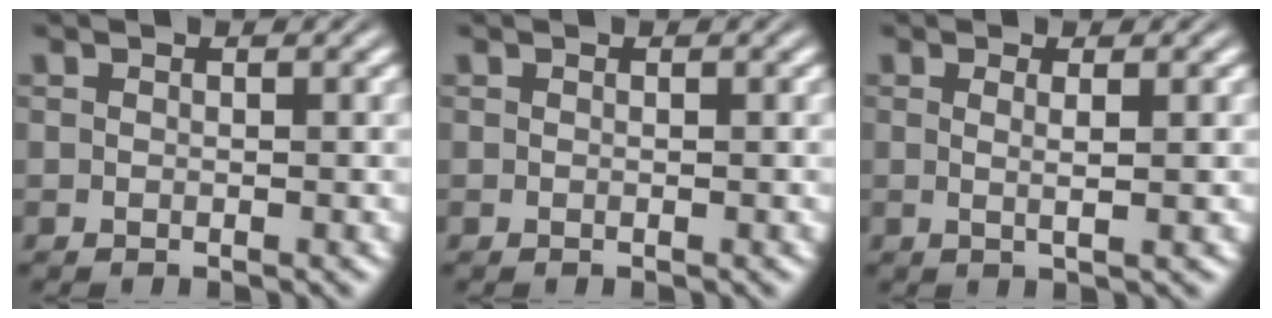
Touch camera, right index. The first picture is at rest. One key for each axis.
{"total": 0.0}
{"total": 1.7, "fx": 0.3, "fy": -1.1, "fz": 1.2, "tx": -0.020, "ty": -0.011, "tz": 0.012}